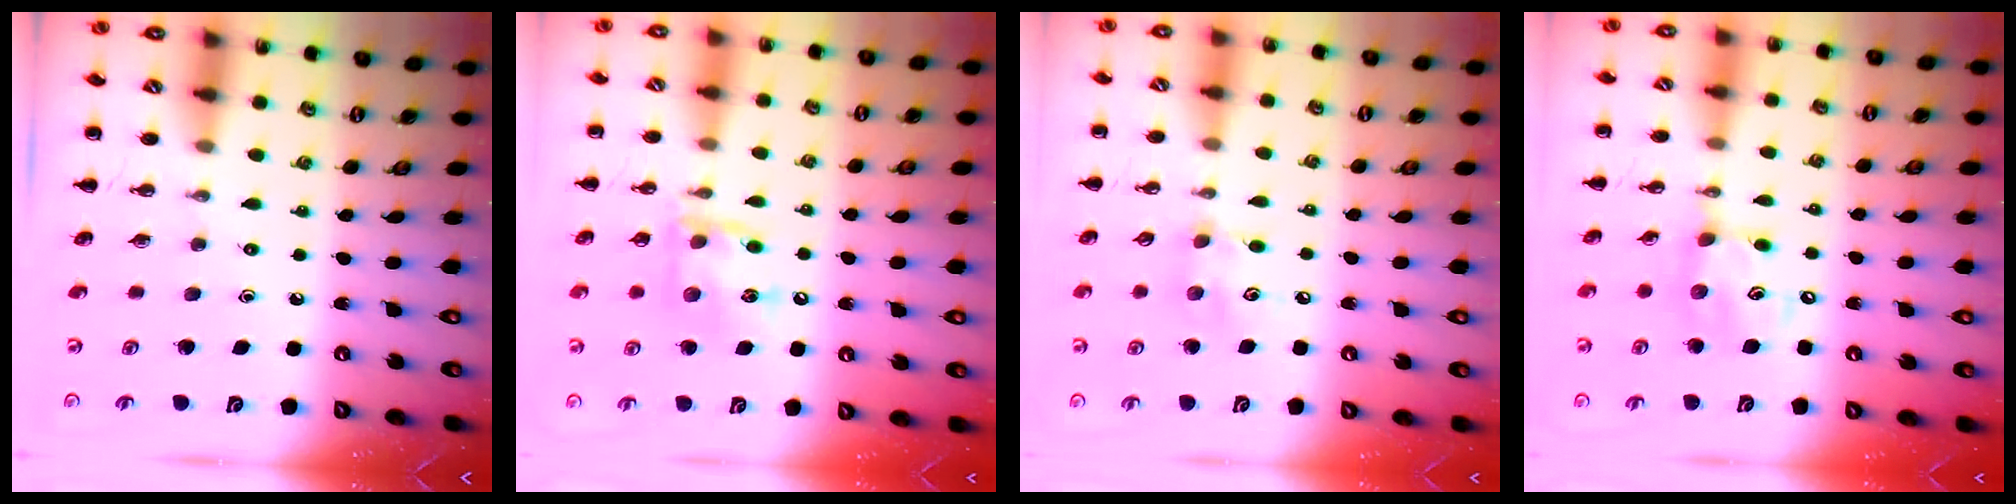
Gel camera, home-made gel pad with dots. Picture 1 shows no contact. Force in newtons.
{"total": 12.1, "press": 12.0, "slide": 1.3}
{"total": 5.0, "press": 5.0, "slide": 0.7}
{"total": 9.6, "press": 9.4, "slide": 1.6}